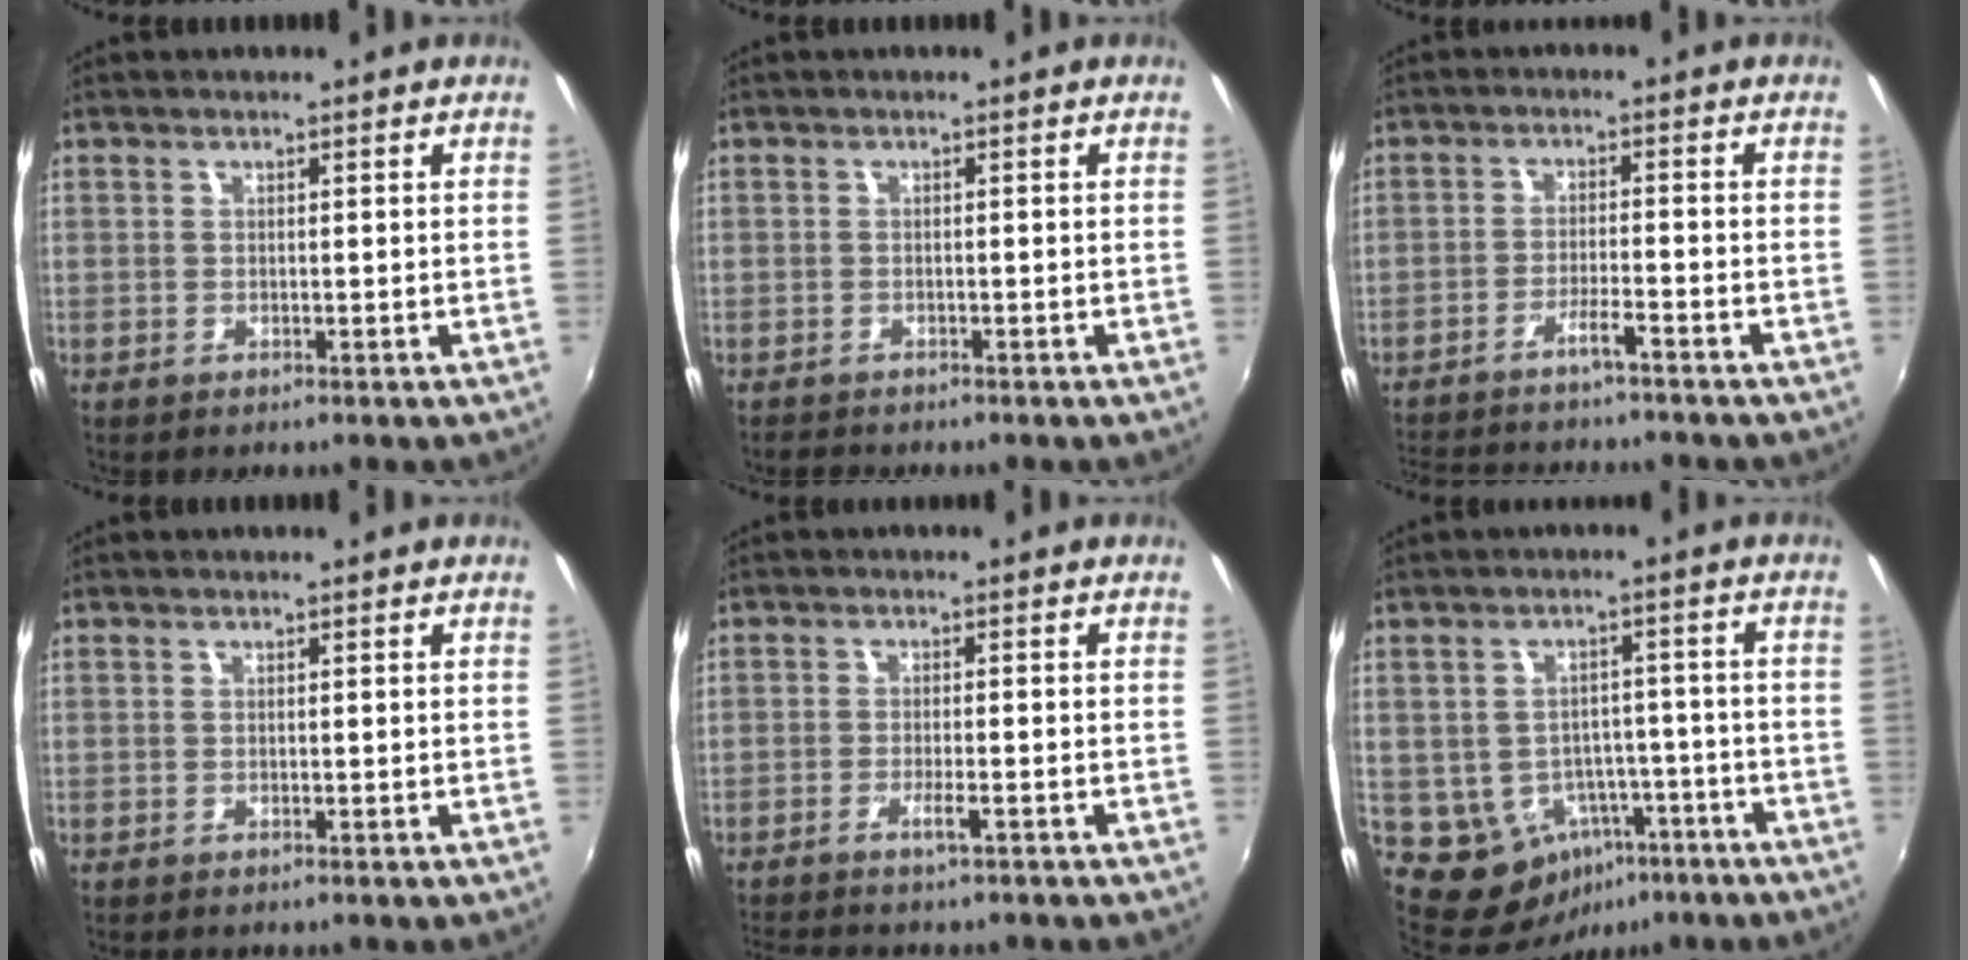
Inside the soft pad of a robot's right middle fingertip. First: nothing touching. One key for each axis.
{"total": 1.5, "fx": -1.4, "fy": 0.5, "fz": 0.1, "tx": -0.009, "ty": -0.001, "tz": -0.025}
{"total": 8.1, "fx": -7.2, "fy": 0.1, "fz": 3.6, "tx": -0.084, "ty": 0.001, "tz": -0.117}
{"total": 0.0}
{"total": 4.5, "fx": -3.6, "fy": 0.2, "fz": 2.6, "tx": -0.061, "ty": -0.004, "tz": -0.066}
{"total": 10.9, "fx": -4.8, "fy": 8.6, "fz": 4.6, "tx": -0.100, "ty": 0.020, "tz": -0.035}